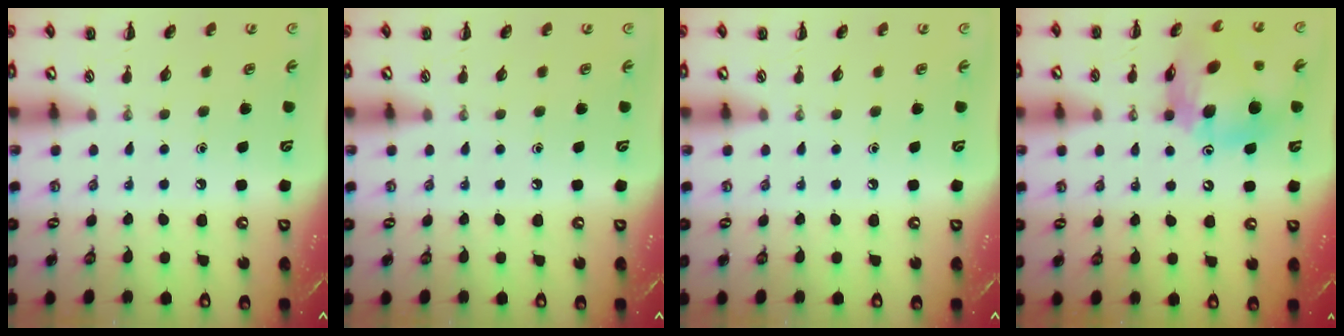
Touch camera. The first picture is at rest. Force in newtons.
{"total": 0.0}
{"total": 0.0}
{"total": 14.4, "press": 13.8, "slide": 4.1}